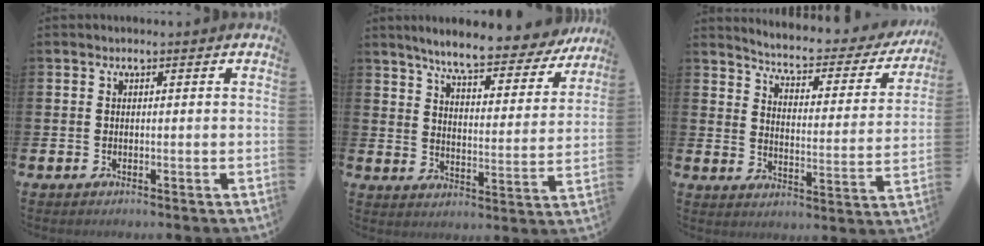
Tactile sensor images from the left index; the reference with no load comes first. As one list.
[{"total": 7.6, "force": [7.0, 0.9, 2.9], "torque": [-0.072, -0.049, 0.115]}, {"total": 4.6, "force": [4.2, 1.1, 1.6], "torque": [-0.050, -0.037, 0.059]}]